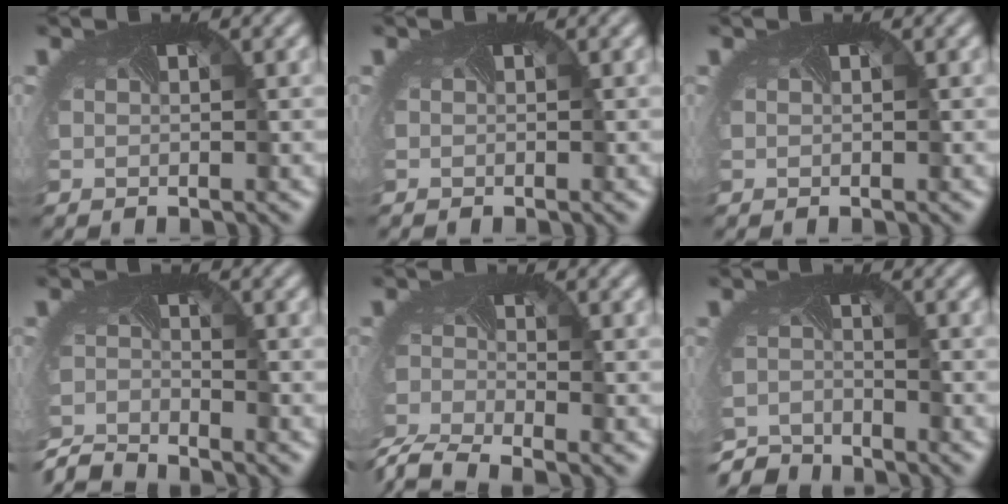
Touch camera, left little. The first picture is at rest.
{"total": 0.0}
{"total": 0.0}
{"total": 4.9, "force": [-4.9, 0.3, 0.4], "torque": [-0.019, -0.022, -0.100]}
{"total": 6.7, "force": [-5.9, 1.8, 2.6], "torque": [-0.066, -0.042, -0.101]}
{"total": 4.8, "force": [-4.8, 0.6, 0.0], "torque": [-0.010, -0.025, -0.093]}